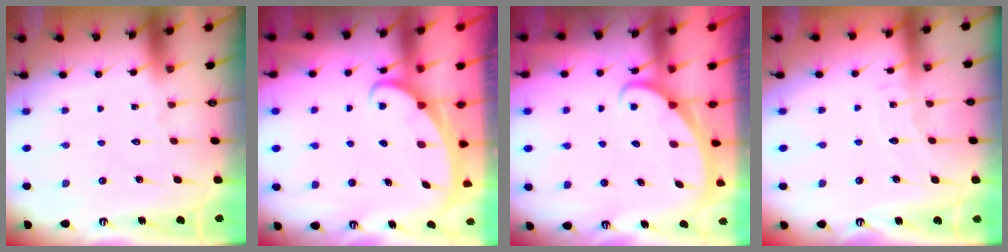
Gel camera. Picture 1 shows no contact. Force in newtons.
{"total": 2.4, "press": 2.3, "slide": 0.3}
{"total": 2.0, "press": 2.0, "slide": 0.2}
{"total": 5.0, "press": 5.0, "slide": 0.5}